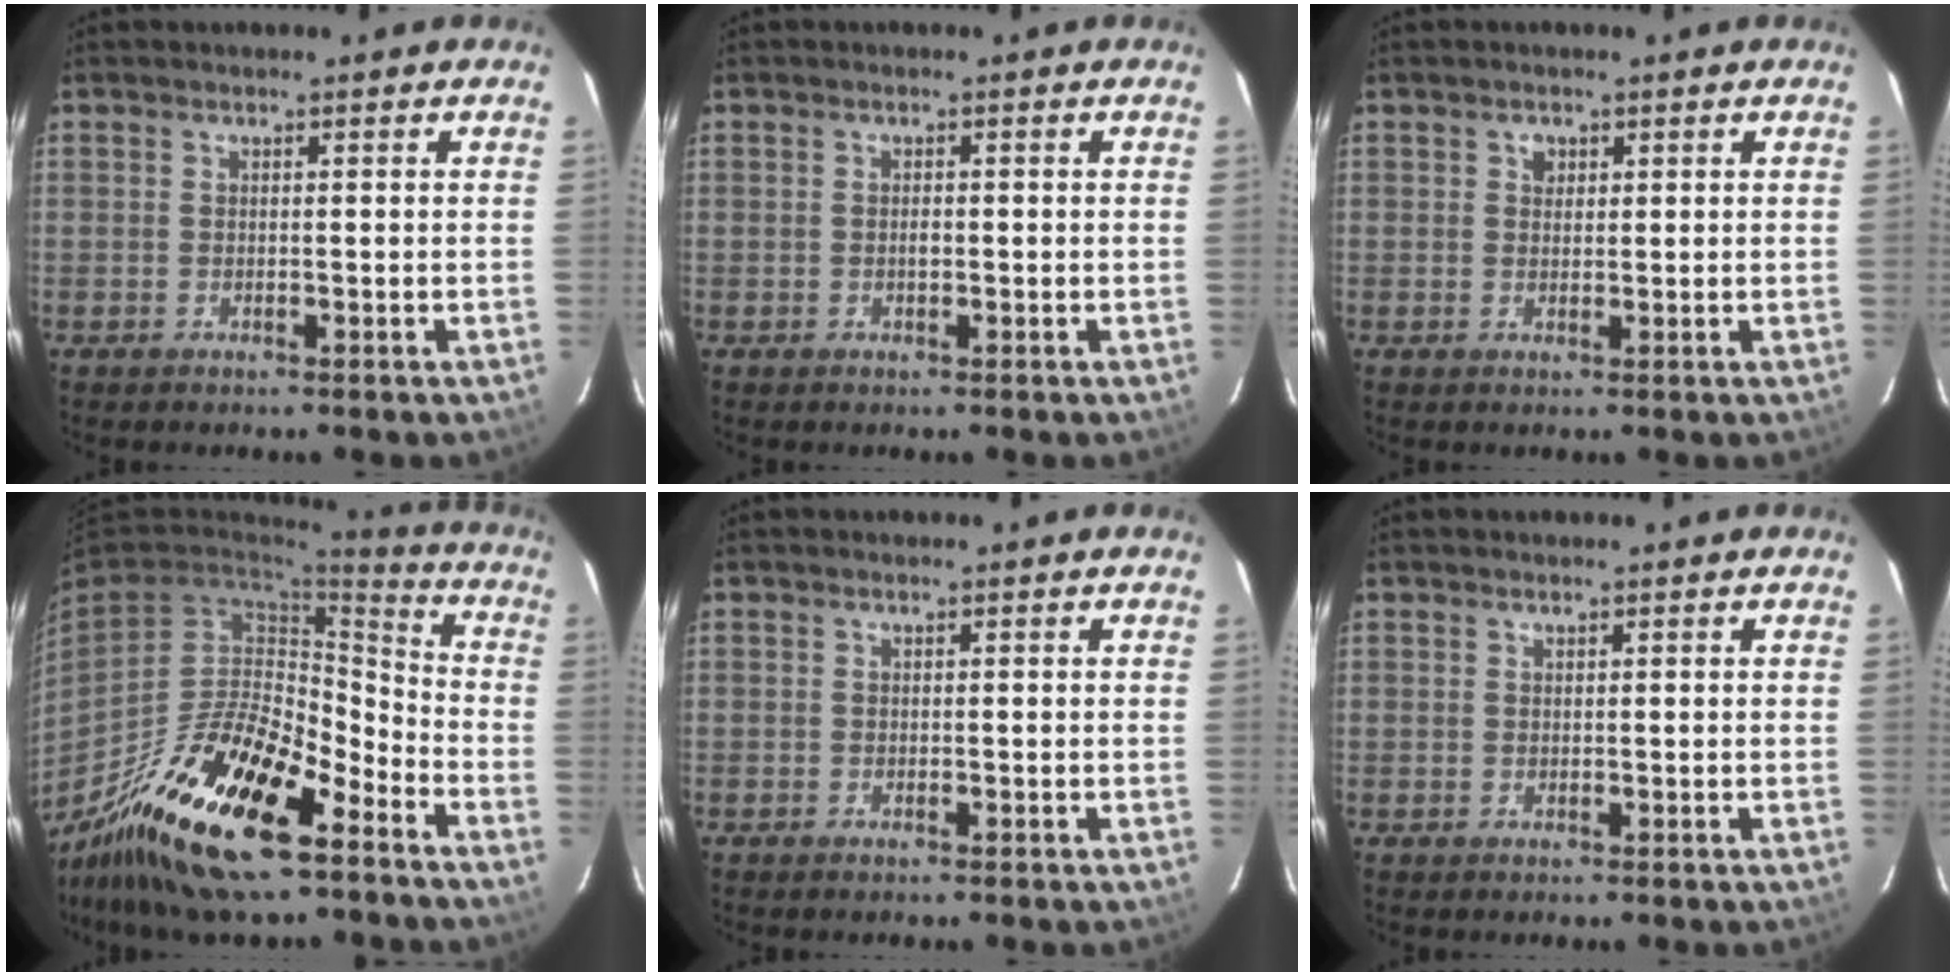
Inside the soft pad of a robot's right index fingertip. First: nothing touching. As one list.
[{"total": 1.1, "force": [-0.2, 0.6, 0.9], "torque": [-0.015, 0.003, -0.003]}, {"total": 1.6, "force": [0.6, 1.4, 0.4], "torque": [-0.004, 0.007, 0.009]}, {"total": 24.2, "force": [-16.3, 8.1, 16.0], "torque": [-0.304, -0.015, -0.281]}, {"total": 0.0}, {"total": 0.6, "force": [0.2, 0.5, -0.1], "torque": [0.004, 0.003, 0.003]}]